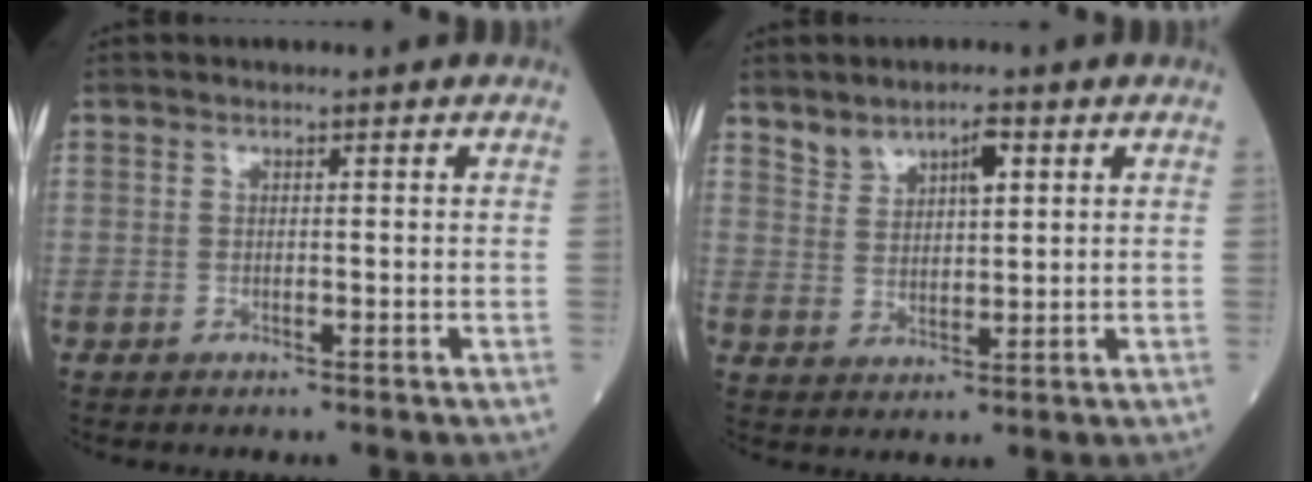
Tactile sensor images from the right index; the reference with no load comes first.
{"total": 4.9, "force": [3.2, 1.8, 3.2], "torque": [-0.061, 0.008, 0.061]}